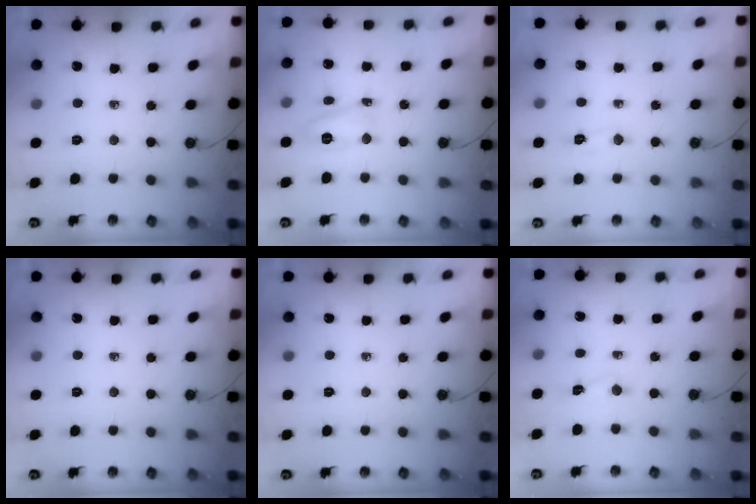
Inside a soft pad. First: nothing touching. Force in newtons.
{"total": 9.7, "press": 9.6, "slide": 1.1}
{"total": 5.3, "press": 5.0, "slide": 1.7}
{"total": 0.0}
{"total": 0.0}
{"total": 2.7, "press": 2.7, "slide": 0.5}